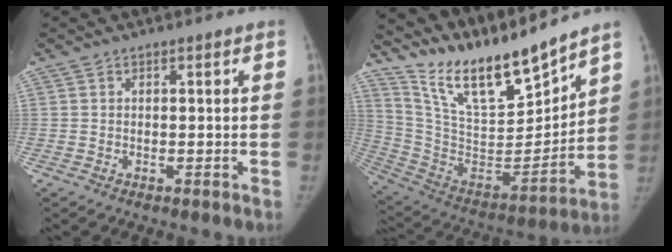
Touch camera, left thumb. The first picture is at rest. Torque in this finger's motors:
{"motor_torque": [0.10, 0.01, 1.39, -1.38, 0.05]}